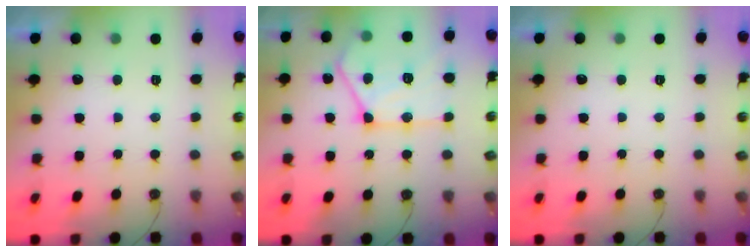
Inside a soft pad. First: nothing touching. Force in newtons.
{"total": 19.4, "press": 19.2, "slide": 2.2}
{"total": 0.0}